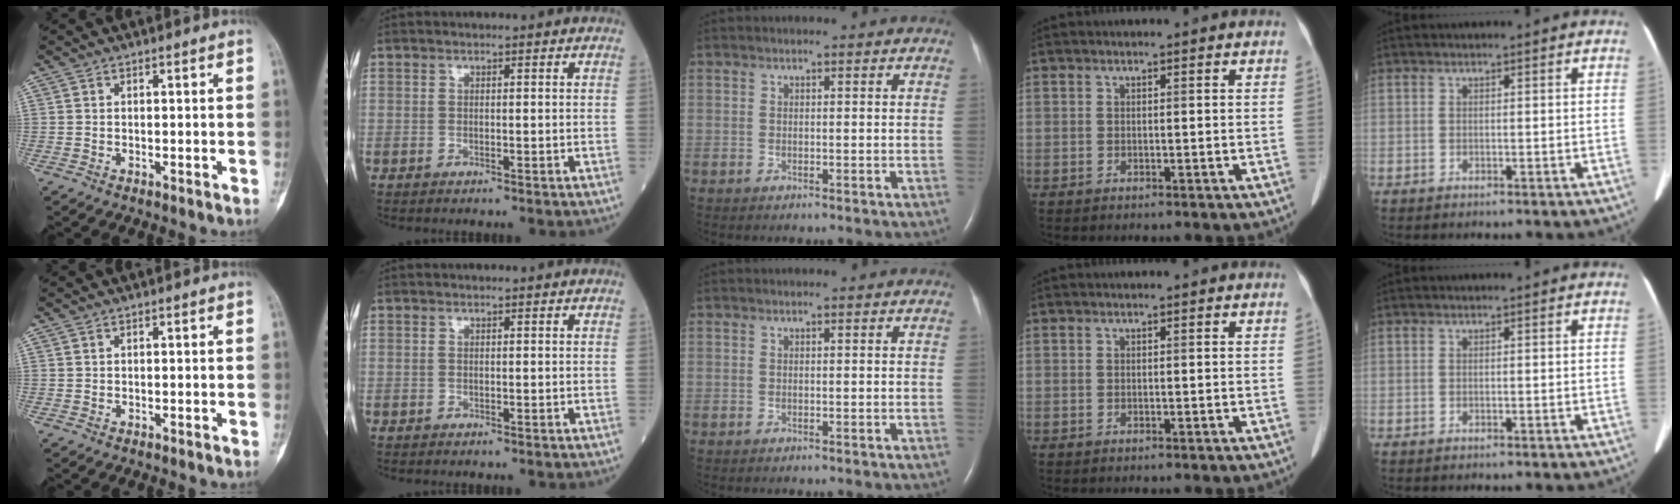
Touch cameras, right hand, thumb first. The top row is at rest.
{}